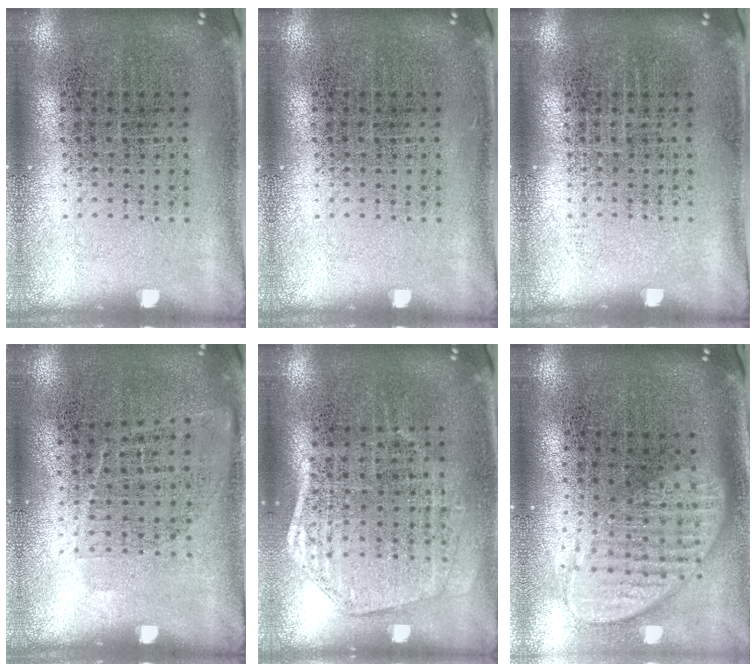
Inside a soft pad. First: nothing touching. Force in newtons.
{"total": 0.0}
{"total": 0.0}
{"total": 1.0, "press": 0.8, "slide": 0.6}
{"total": 1.5, "press": 1.4, "slide": 0.5}
{"total": 2.0, "press": 1.5, "slide": 1.3}